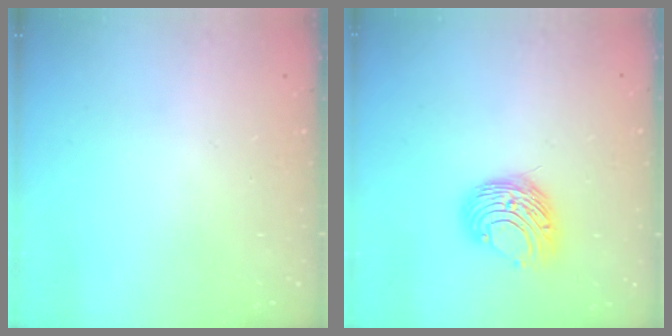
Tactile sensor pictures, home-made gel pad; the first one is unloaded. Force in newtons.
{"total": 9.7, "press": 9.7, "slide": 1.0}